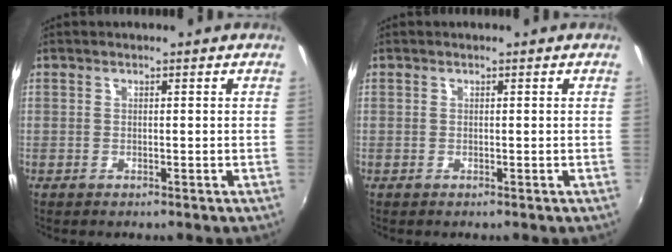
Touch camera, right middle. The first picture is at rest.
{"total": 0.0}